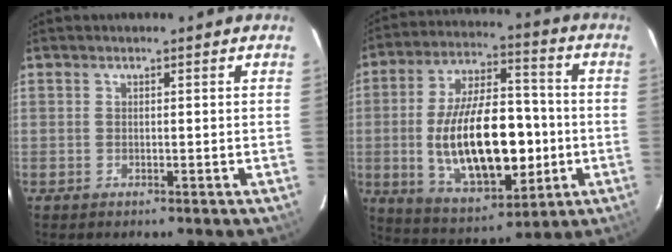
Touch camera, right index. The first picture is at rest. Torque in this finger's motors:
{"motor_torque": [1.47, -0.67, 1.06, 0.21]}